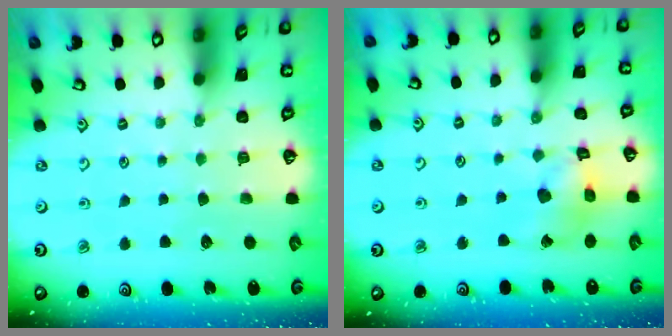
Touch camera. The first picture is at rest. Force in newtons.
{"total": 10.0, "press": 10.0, "slide": 1.1}